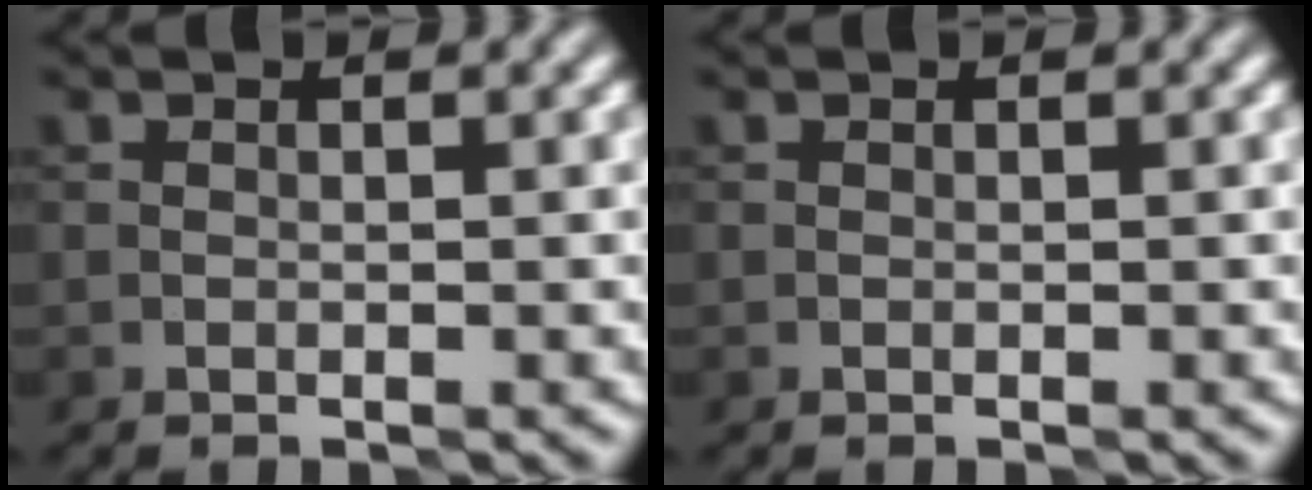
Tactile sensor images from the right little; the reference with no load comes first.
{"total": 0.0}